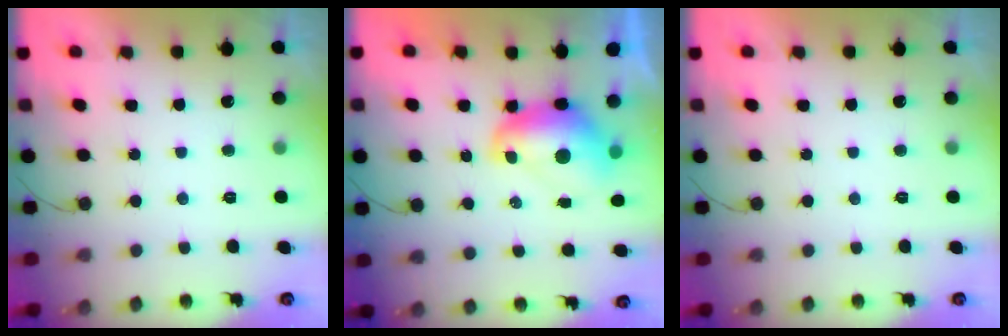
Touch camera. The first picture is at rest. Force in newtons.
{"total": 9.2, "press": 9.2, "slide": 1.1}
{"total": 0.0}